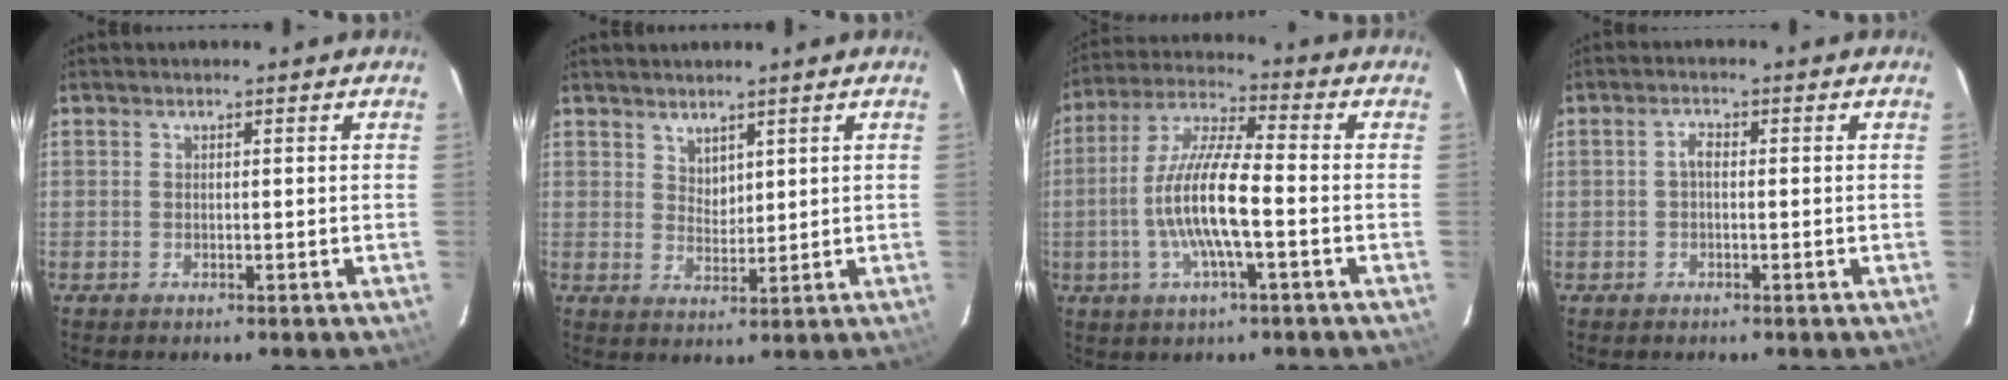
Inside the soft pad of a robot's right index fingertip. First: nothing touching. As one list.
[{"total": 3.0, "force": [2.5, 1.5, 0.8], "torque": [-0.007, 0.002, 0.047]}, {"total": 12.5, "force": [-2.9, 2.2, 12.0], "torque": [-0.242, 0.001, -0.058]}, {"total": 1.5, "force": [-0.2, 0.8, 1.3], "torque": [-0.026, 0.008, -0.005]}]